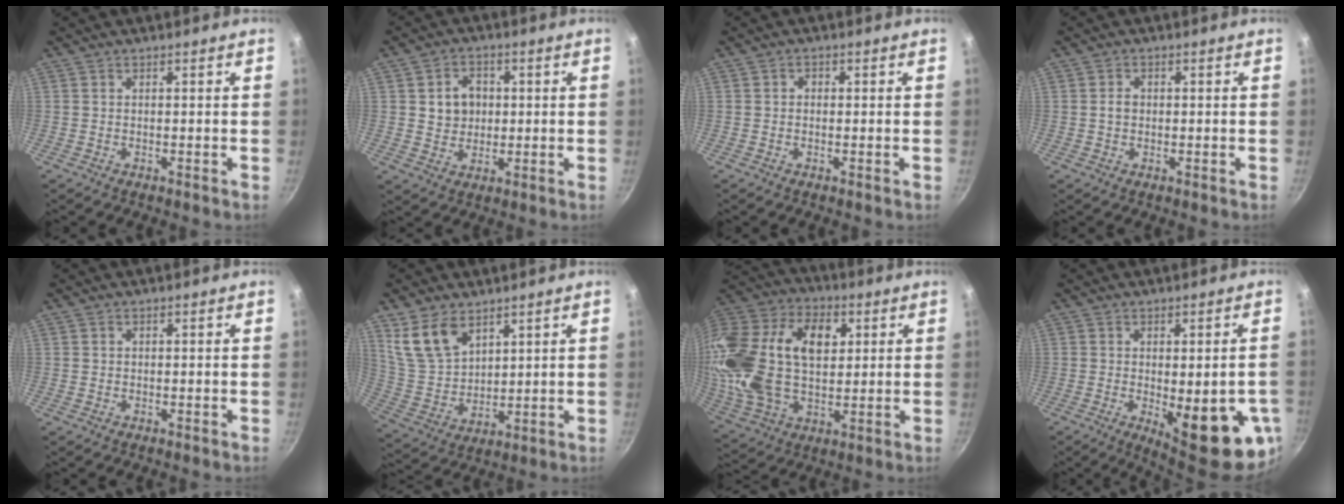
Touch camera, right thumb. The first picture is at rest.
{"total": 6.5, "force": [0.9, 5.6, 3.2], "torque": [-0.023, 0.004, 0.016]}
{"total": 1.2, "force": [-0.1, 1.1, 0.5], "torque": [-0.007, 0.004, -0.004]}
{"total": 1.9, "force": [0.0, 1.5, 1.1], "torque": [-0.014, 0.006, -0.001]}
{"total": 0.0}
{"total": 10.6, "force": [6.2, 6.4, 5.7], "torque": [-0.088, -0.032, 0.139]}
{"total": 27.0, "force": [5.2, 17.0, 20.3], "torque": [-0.389, 0.014, 0.086]}
{"total": 17.0, "force": [-4.1, 5.6, 15.4], "torque": [-0.170, -0.019, -0.040]}